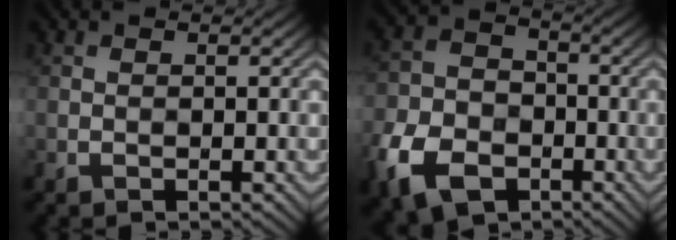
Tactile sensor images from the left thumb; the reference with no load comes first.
{"total": 10.8, "force": [-4.5, 7.6, 6.2], "torque": [-0.155, -0.028, -0.095]}